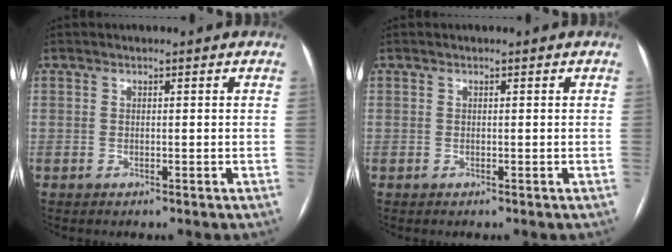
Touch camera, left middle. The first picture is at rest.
{"total": 0.0}